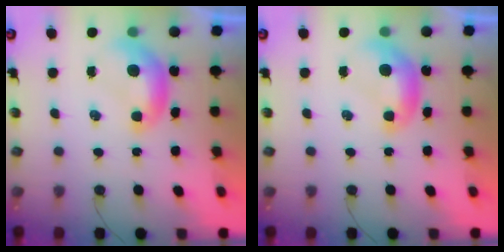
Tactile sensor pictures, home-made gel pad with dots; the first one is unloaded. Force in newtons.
{"total": 0.0}